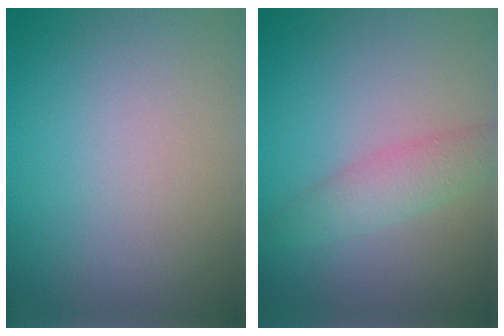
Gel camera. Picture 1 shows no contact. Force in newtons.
{"total": 2.9, "press": 2.9, "slide": 0.0}